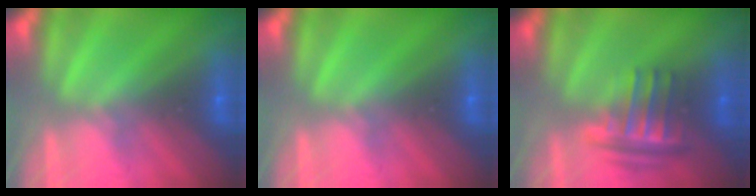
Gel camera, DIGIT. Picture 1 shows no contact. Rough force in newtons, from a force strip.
{"total": 0.0}
{"total": 3.7}